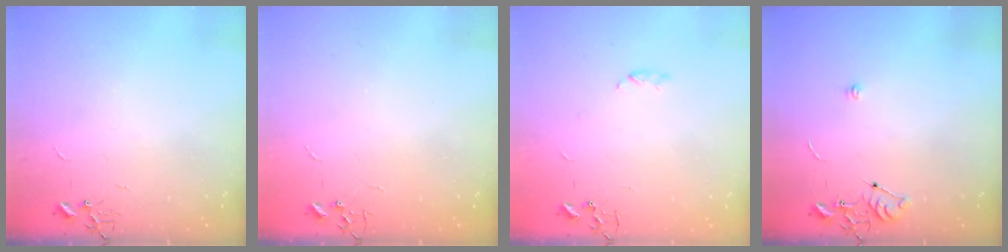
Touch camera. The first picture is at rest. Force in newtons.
{"total": 0.0}
{"total": 4.1, "press": 3.9, "slide": 1.2}
{"total": 7.1, "press": 7.1, "slide": 0.8}